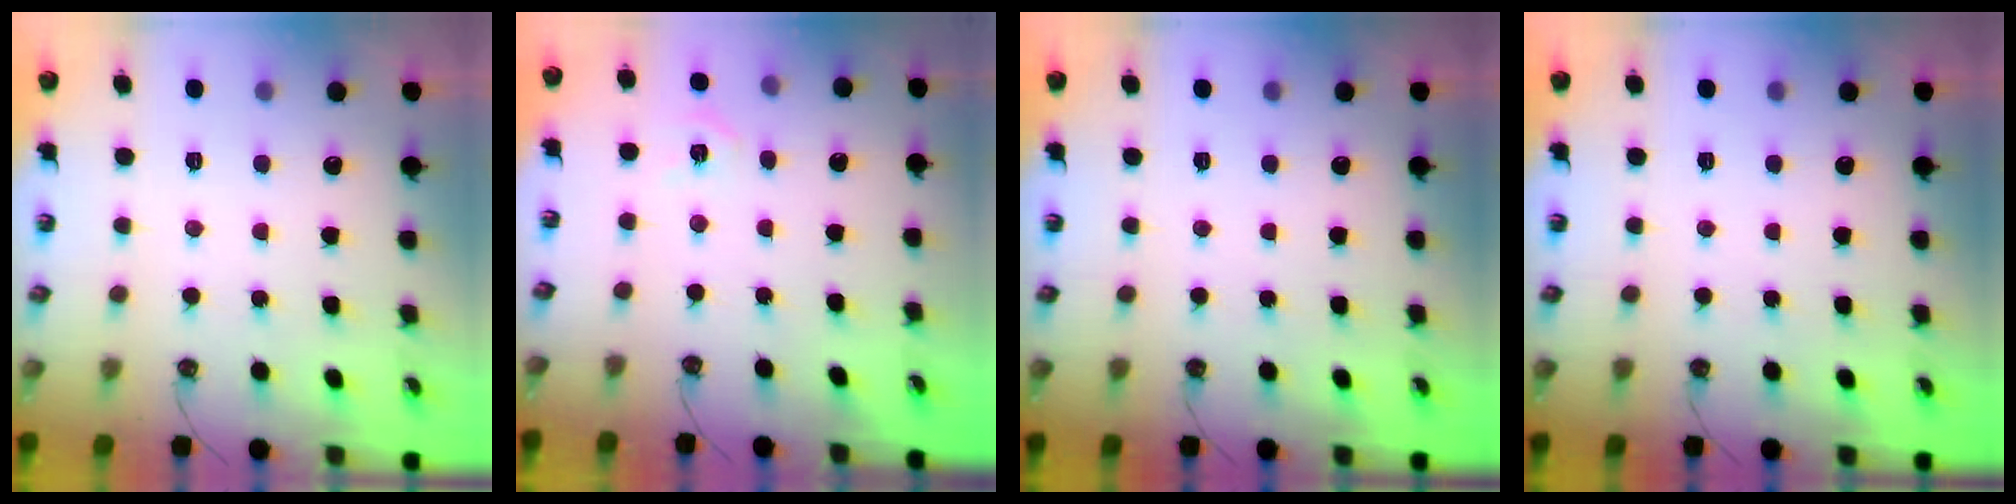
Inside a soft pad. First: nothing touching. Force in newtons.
{"total": 3.2, "press": 3.2, "slide": 0.4}
{"total": 0.0}
{"total": 0.0}